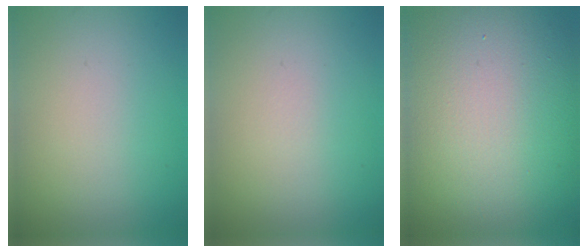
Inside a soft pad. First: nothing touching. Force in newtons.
{"total": 0.0}
{"total": 16.9, "press": 16.8, "slide": 1.4}